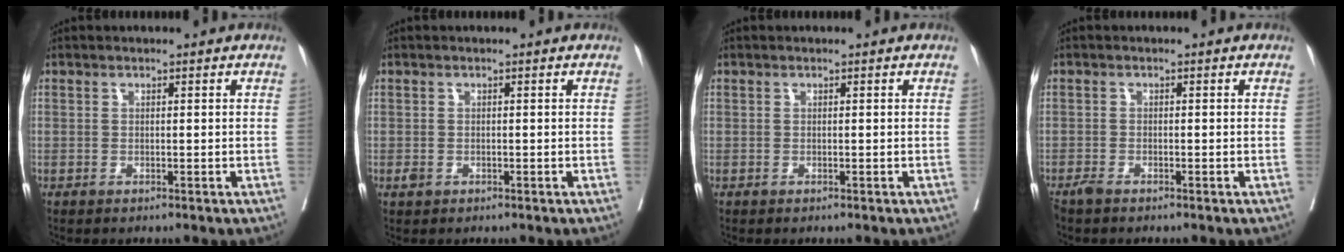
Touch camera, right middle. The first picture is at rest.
{"total": 0.9, "force": [-0.4, 0.7, 0.4], "torque": [-0.008, 0.001, -0.004]}
{"total": 1.7, "force": [-1.5, 0.4, 0.7], "torque": [-0.007, -0.004, -0.021]}
{"total": 1.2, "force": [-1.0, 0.2, 0.5], "torque": [-0.014, -0.002, -0.020]}